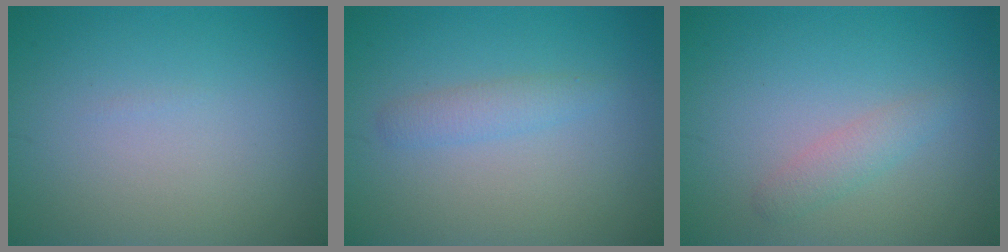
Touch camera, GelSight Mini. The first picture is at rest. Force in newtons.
{"total": 1.6, "press": 1.6, "slide": 0.2}
{"total": 1.6, "press": 1.6, "slide": 0.1}